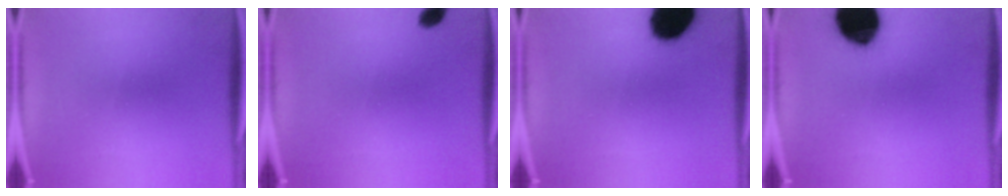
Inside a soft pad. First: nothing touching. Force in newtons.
{"total": 2.3}
{"total": 15.7}
{"total": 19.6}